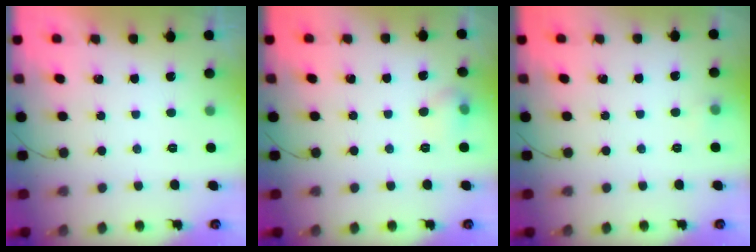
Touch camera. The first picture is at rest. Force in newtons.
{"total": 5.8, "press": 5.6, "slide": 1.6}
{"total": 4.5, "press": 4.3, "slide": 1.2}